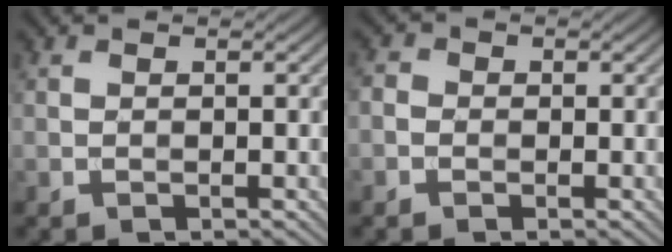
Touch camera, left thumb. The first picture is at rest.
{"total": 1.6, "force": [-0.7, 1.4, 0.5], "torque": [-0.011, 0.002, -0.023]}